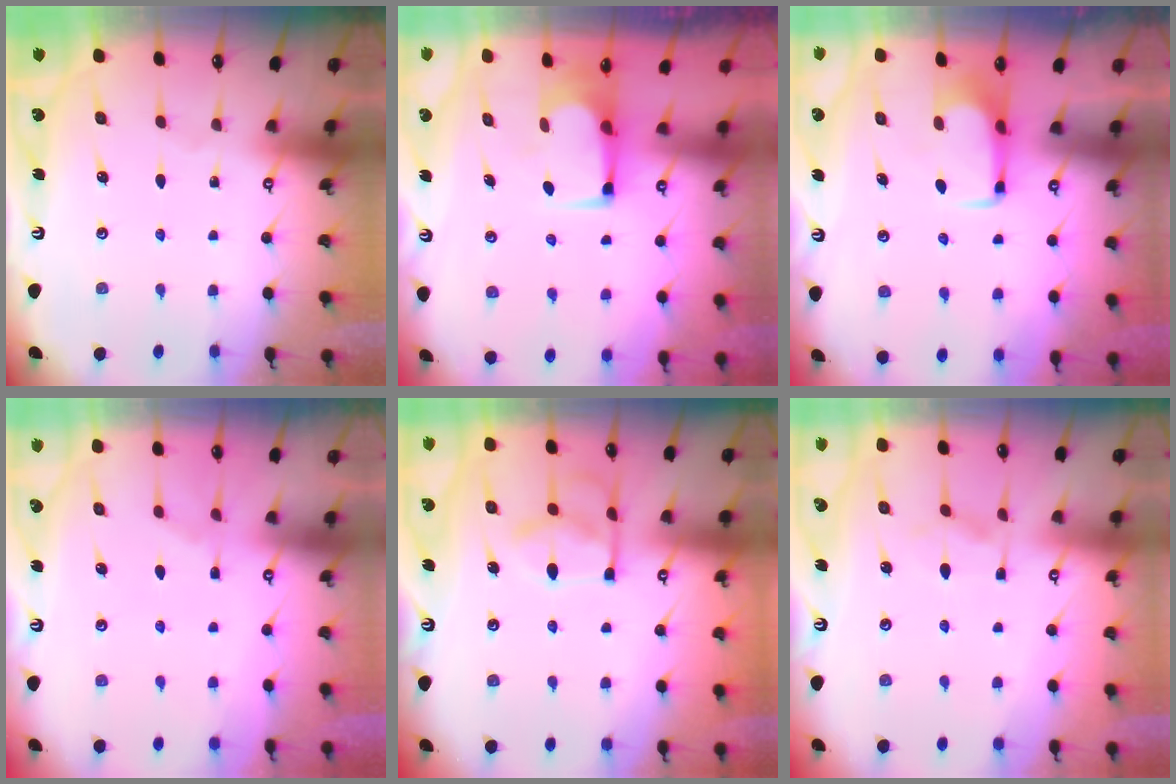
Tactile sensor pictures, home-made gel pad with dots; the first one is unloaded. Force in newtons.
{"total": 2.2, "press": 2.2, "slide": 0.2}
{"total": 1.6, "press": 1.5, "slide": 0.3}
{"total": 5.9, "press": 5.7, "slide": 1.3}
{"total": 11.1, "press": 11.1, "slide": 0.1}
{"total": 1.2, "press": 0.8, "slide": 0.9}